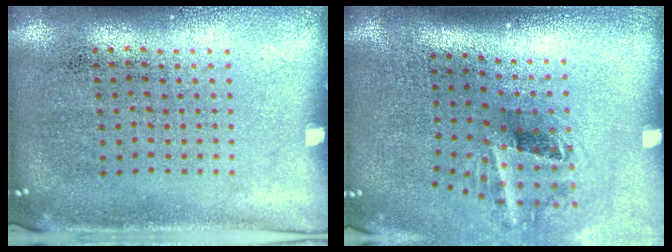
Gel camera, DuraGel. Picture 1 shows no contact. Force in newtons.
{"total": 2.2, "press": 1.3, "slide": 1.8}